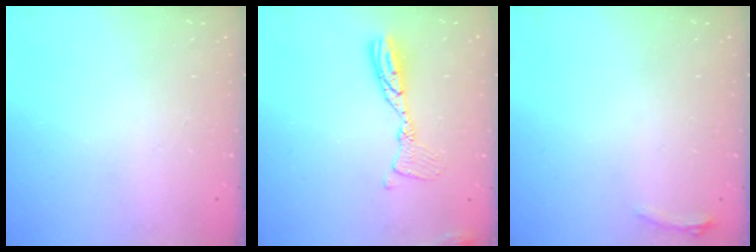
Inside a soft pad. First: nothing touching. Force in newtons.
{"total": 10.8, "press": 10.8, "slide": 1.0}
{"total": 5.0, "press": 4.7, "slide": 1.9}